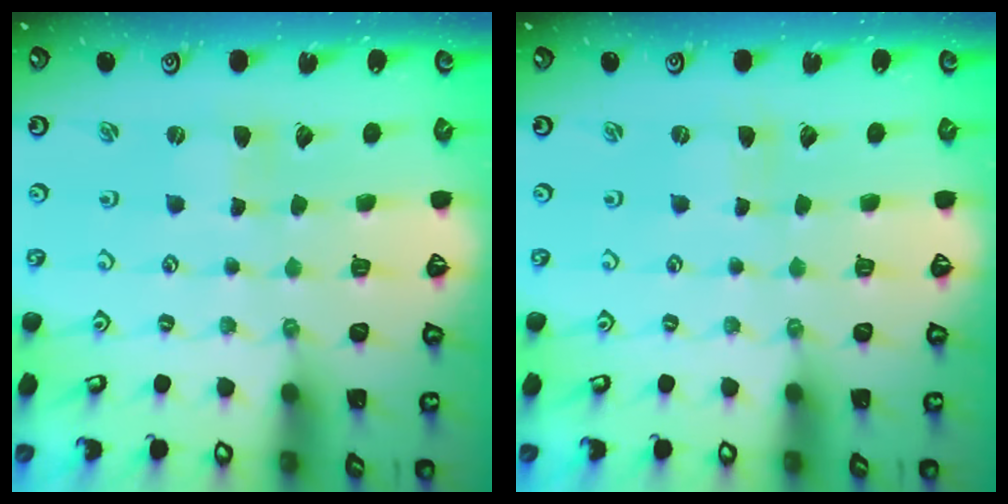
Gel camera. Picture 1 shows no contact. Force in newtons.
{"total": 0.0}